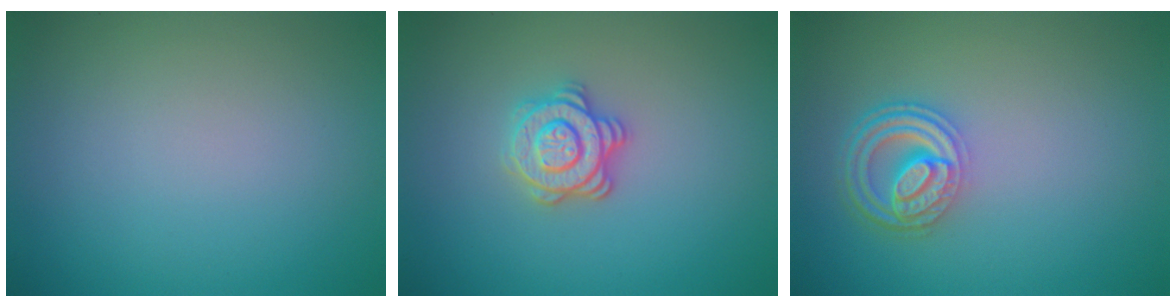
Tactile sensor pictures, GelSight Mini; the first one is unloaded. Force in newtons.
{"total": 3.3, "press": 2.9, "slide": 1.5}
{"total": 4.6, "press": 3.5, "slide": 2.9}